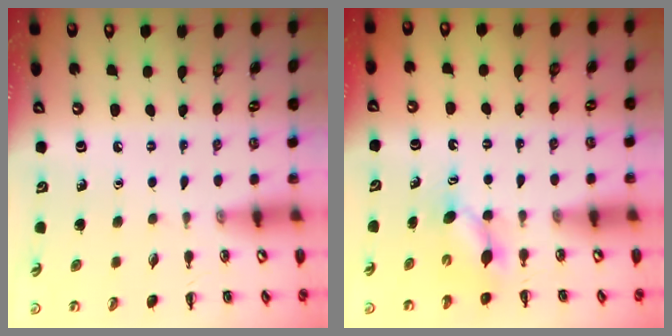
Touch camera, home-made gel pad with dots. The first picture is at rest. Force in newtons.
{"total": 4.4, "press": 4.3, "slide": 0.6}